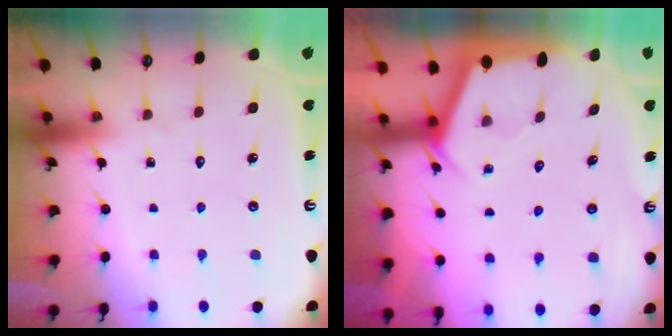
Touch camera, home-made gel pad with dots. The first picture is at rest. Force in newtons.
{"total": 2.3, "press": 2.3, "slide": 0.3}